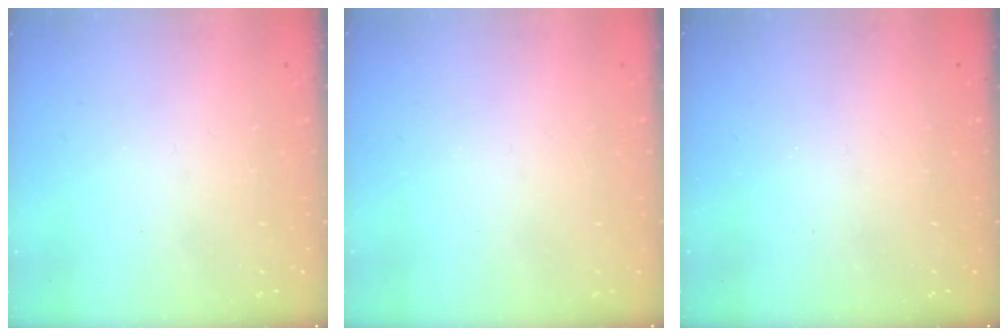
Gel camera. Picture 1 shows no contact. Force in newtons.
{"total": 0.0}
{"total": 0.0}